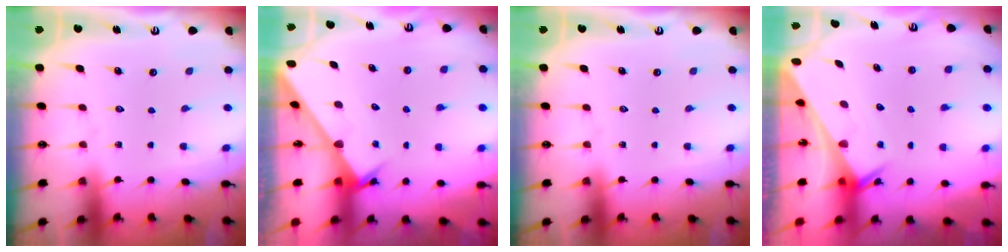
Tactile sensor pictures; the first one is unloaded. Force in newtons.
{"total": 2.9, "press": 2.9, "slide": 0.1}
{"total": 0.0}
{"total": 2.5, "press": 2.5, "slide": 0.1}